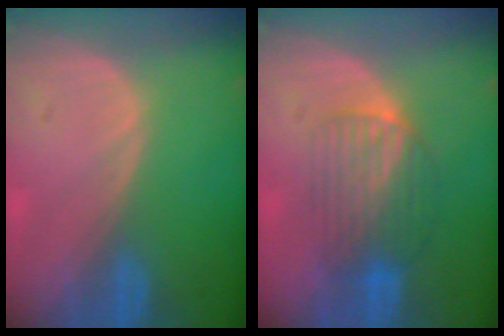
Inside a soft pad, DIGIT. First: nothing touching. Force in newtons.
{"total": 6.3, "press": 6.2, "slide": 1.1}